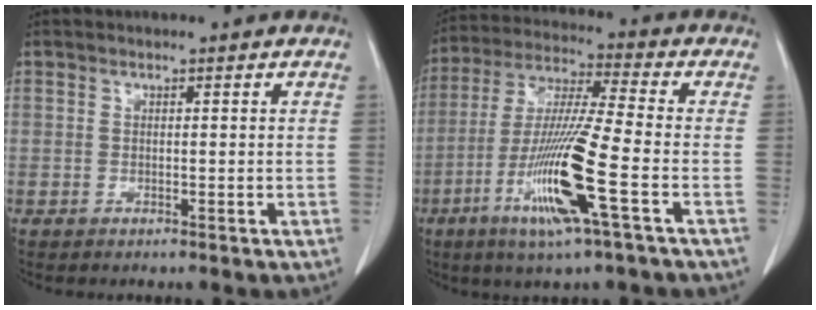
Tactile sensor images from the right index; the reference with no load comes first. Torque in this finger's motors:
{"motor_torque": [2.14, 0.00, 0.41, 0.12]}